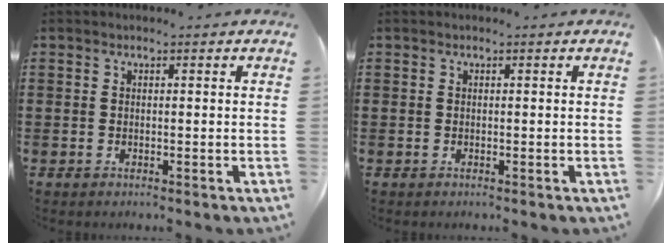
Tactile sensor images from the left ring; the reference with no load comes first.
{"total": 0.0}